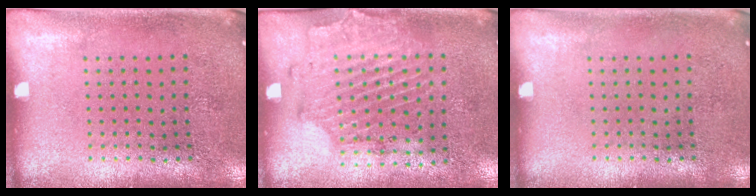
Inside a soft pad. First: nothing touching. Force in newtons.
{"total": 1.7, "press": 1.4, "slide": 0.9}
{"total": 0.0}